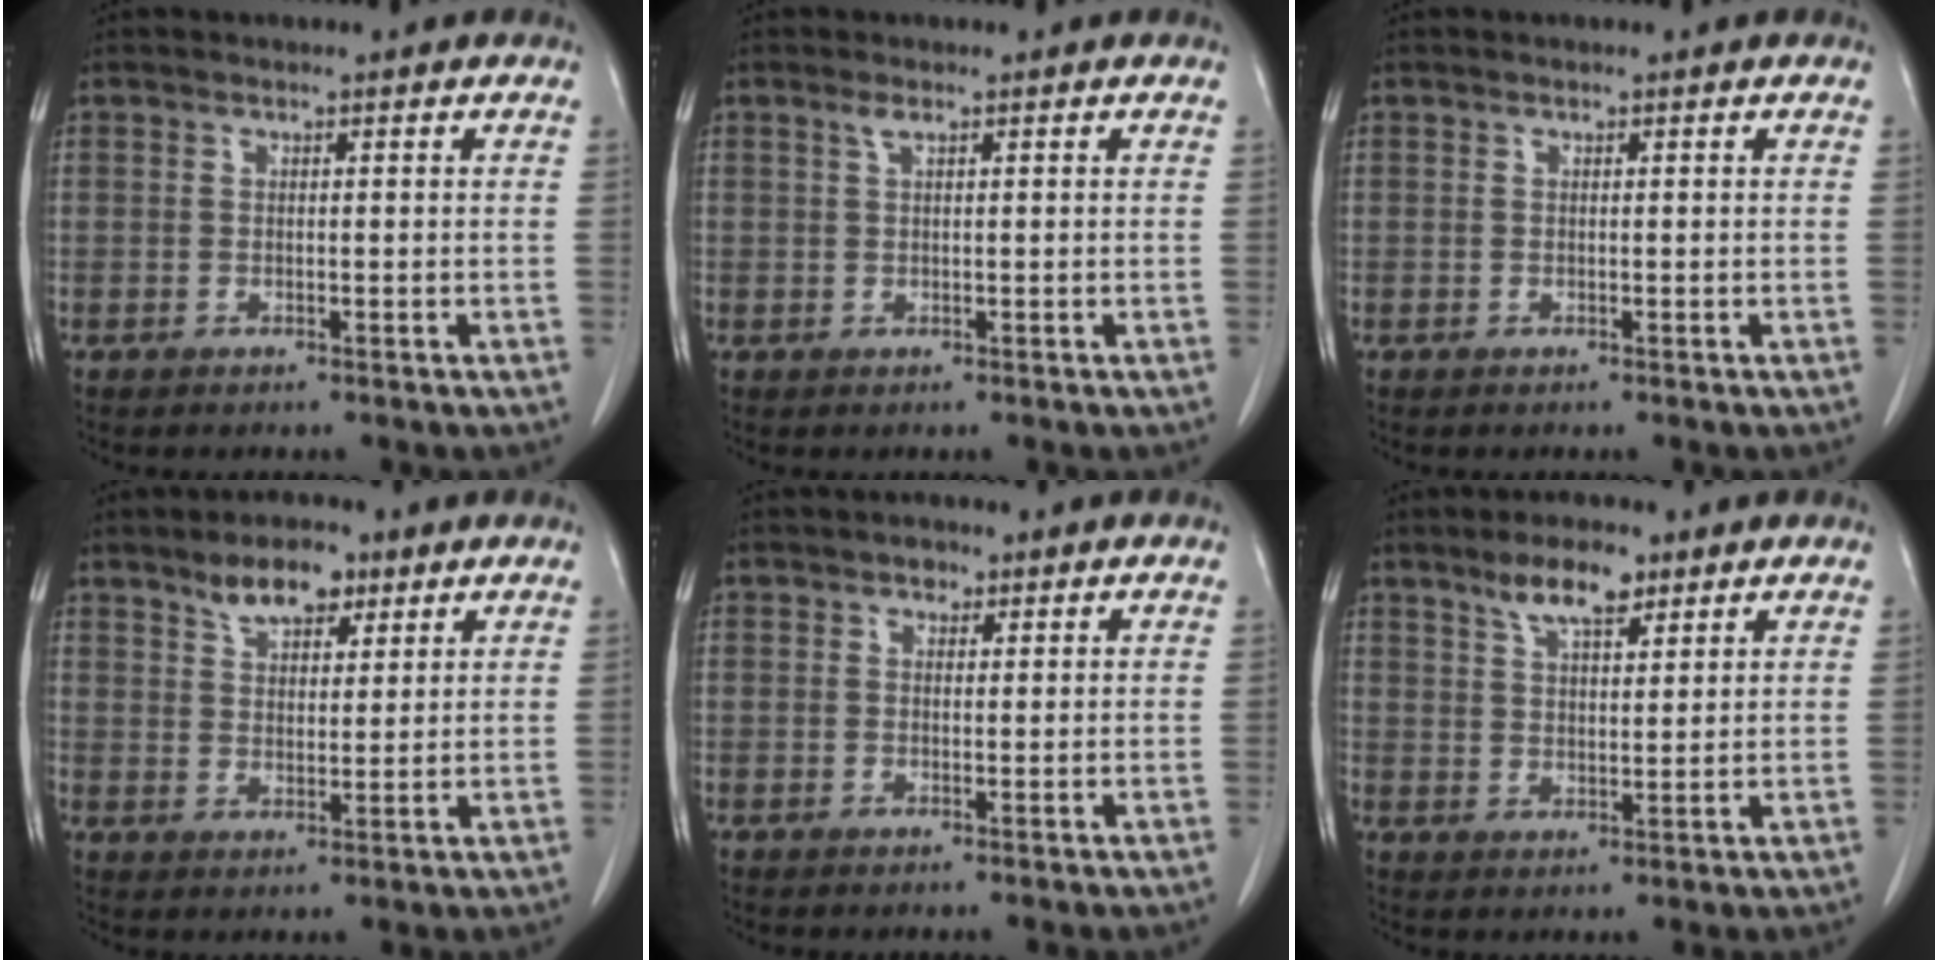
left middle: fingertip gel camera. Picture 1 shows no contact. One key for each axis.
{"total": 0.9, "fx": 0.6, "fy": 0.1, "fz": 0.7, "tx": -0.018, "ty": 0.005, "tz": 0.012}
{"total": 0.0}
{"total": 6.3, "fx": 4.2, "fy": 2.7, "fz": 3.7, "tx": -0.062, "ty": 0.009, "tz": 0.074}
{"total": 1.4, "fx": 0.8, "fy": 0.9, "fz": 0.6, "tx": -0.009, "ty": 0.002, "tz": 0.011}
{"total": 6.2, "fx": 4.3, "fy": 1.9, "fz": 4.1, "tx": -0.077, "ty": 0.007, "tz": 0.076}